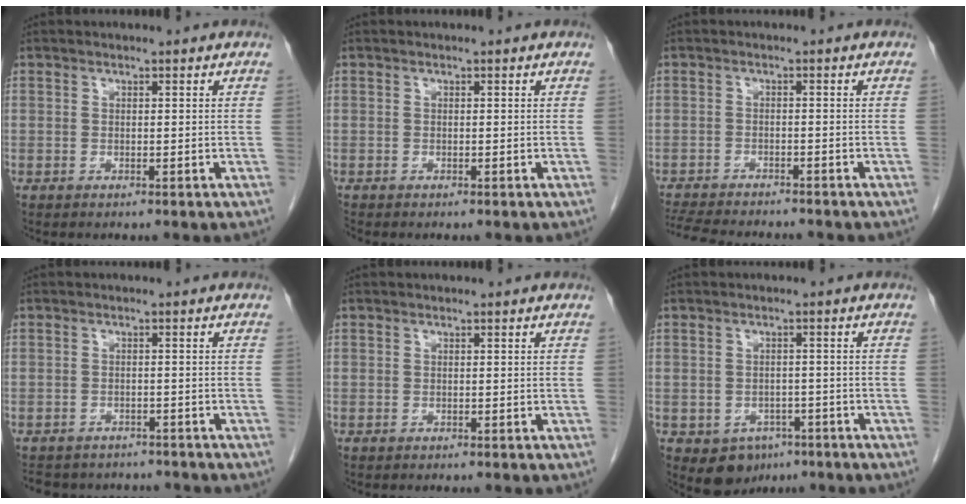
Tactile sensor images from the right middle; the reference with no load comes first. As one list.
[{"total": 0.0}, {"total": 11.2, "force": [-10.1, 1.9, 4.3], "torque": [-0.078, -0.010, -0.148]}, {"total": 9.3, "force": [-8.4, 3.6, 1.8], "torque": [-0.033, 0.010, -0.101]}, {"total": 0.0}, {"total": 5.2, "force": [-2.9, 4.0, 1.7], "torque": [-0.021, 0.004, -0.033]}]